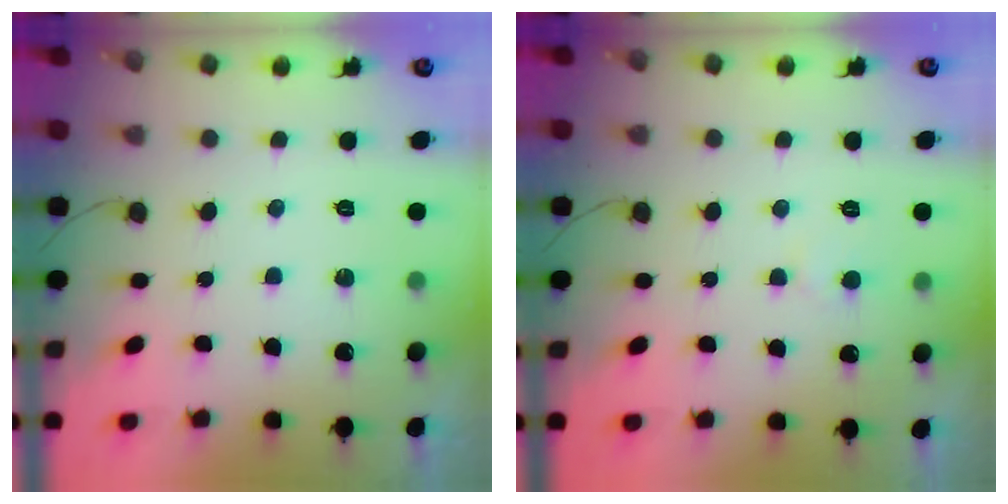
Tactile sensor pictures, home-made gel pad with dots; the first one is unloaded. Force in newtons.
{"total": 2.0, "press": 2.0, "slide": 0.2}